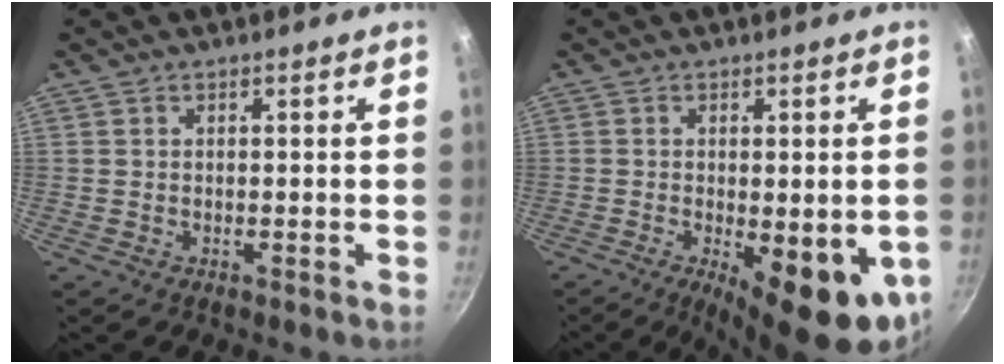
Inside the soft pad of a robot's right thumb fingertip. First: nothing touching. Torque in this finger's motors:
{"motor_torque": [-0.21, 0.86, 0.21, -0.10, 0.12]}